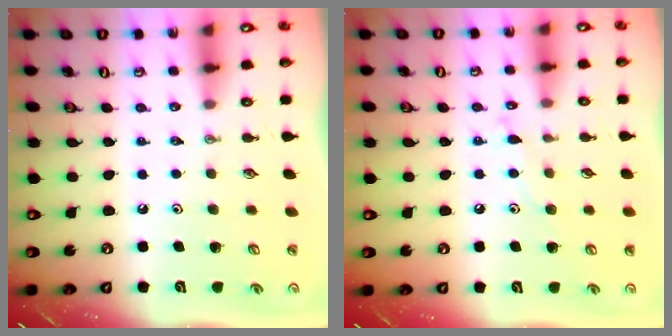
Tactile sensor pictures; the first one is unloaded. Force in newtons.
{"total": 6.9, "press": 6.8, "slide": 0.7}